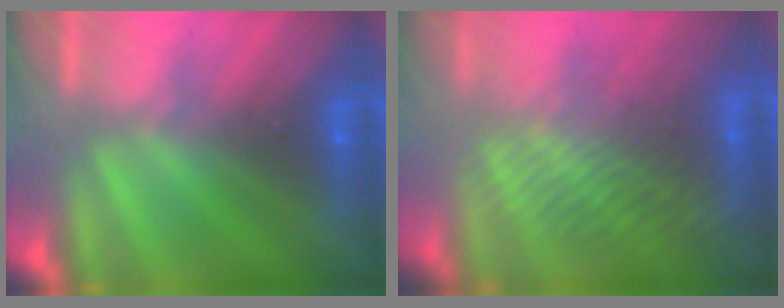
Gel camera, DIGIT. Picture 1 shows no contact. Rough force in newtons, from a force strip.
{"total": 3.4}